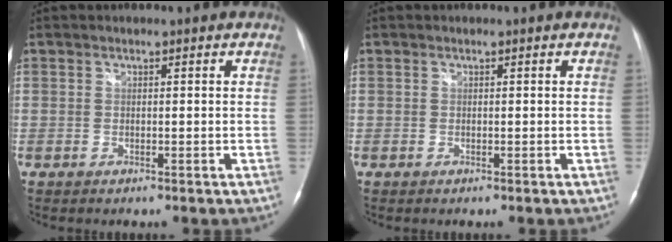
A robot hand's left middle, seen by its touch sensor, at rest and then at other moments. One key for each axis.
{"total": 0.0}